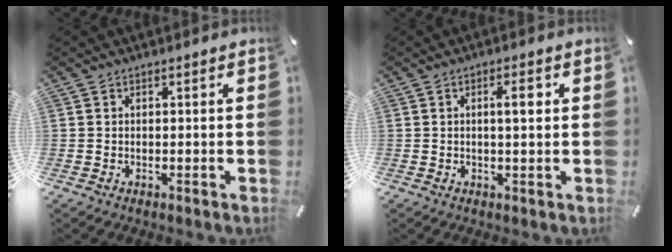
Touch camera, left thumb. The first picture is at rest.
{"total": 4.7, "force": [1.0, 1.0, 4.5], "torque": [-0.080, 0.003, 0.011]}